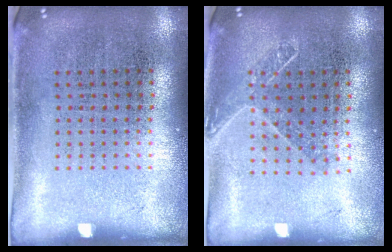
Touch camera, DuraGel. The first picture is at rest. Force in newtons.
{"total": 1.4, "press": 1.1, "slide": 0.8}